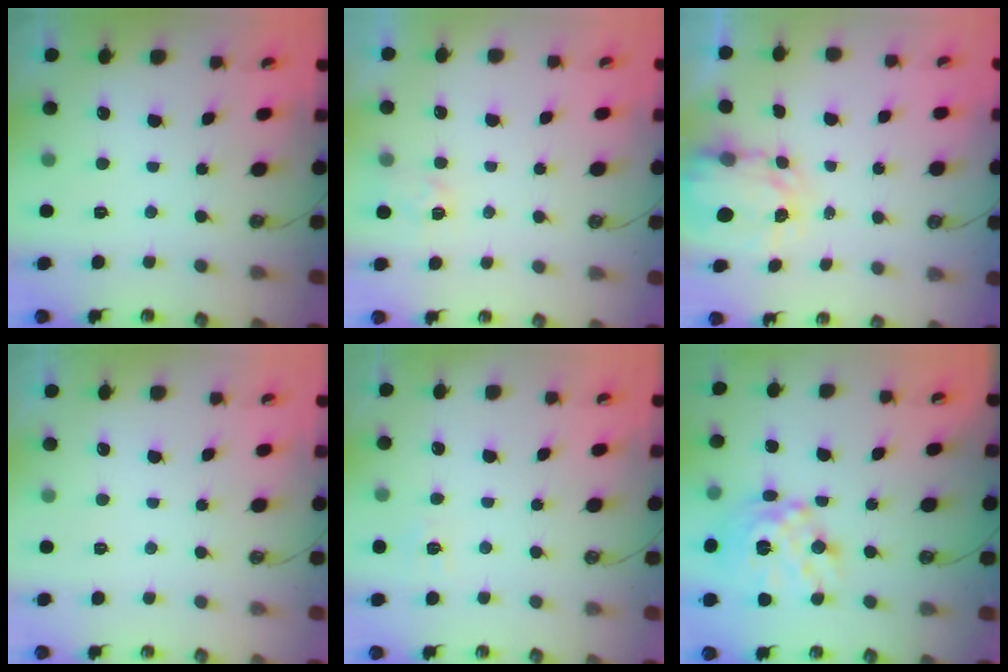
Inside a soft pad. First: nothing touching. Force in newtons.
{"total": 3.5, "press": 3.5, "slide": 0.3}
{"total": 3.9, "press": 3.9, "slide": 0.3}
{"total": 0.0}
{"total": 6.5, "press": 6.5, "slide": 0.5}
{"total": 17.4, "press": 17.3, "slide": 1.4}